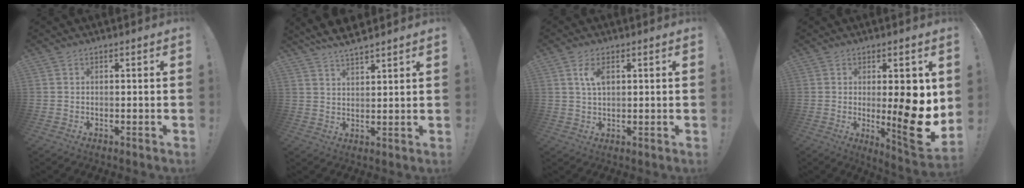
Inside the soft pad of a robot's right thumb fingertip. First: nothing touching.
{"total": 5.9, "force": [5.4, 1.0, 2.4], "torque": [-0.047, -0.029, 0.100]}
{"total": 4.9, "force": [1.5, 2.5, 3.9], "torque": [-0.063, 0.000, 0.023]}
{"total": 14.0, "force": [-0.2, 3.1, 13.7], "torque": [-0.169, -0.018, 0.001]}